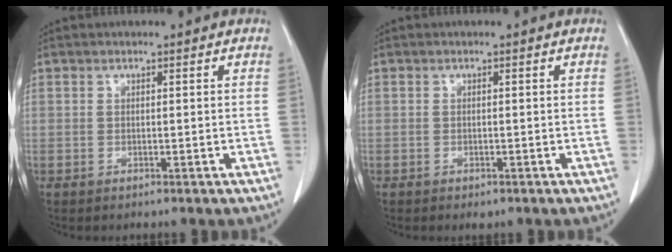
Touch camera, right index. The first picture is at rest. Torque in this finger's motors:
{"motor_torque": [0.27, -0.23, 0.00, 0.01]}